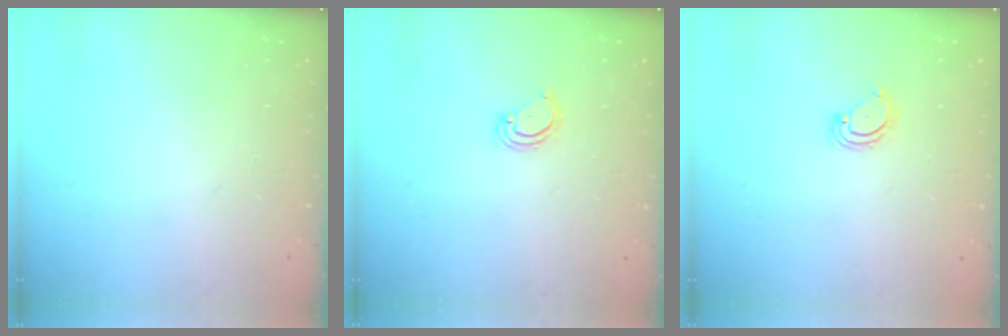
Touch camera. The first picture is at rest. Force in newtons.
{"total": 2.8, "press": 2.8, "slide": 0.2}
{"total": 3.1, "press": 3.1, "slide": 0.3}